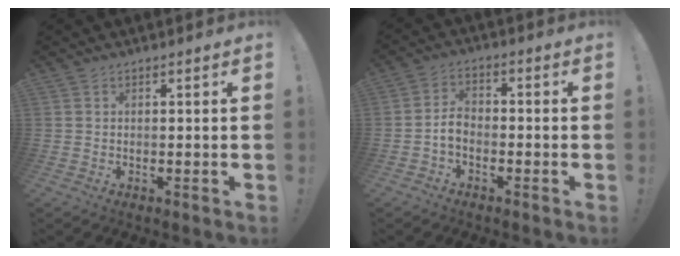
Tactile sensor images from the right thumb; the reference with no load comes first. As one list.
[{"total": 5.1, "force": [-2.0, 3.3, 3.2], "torque": [-0.065, 0.007, -0.038]}]